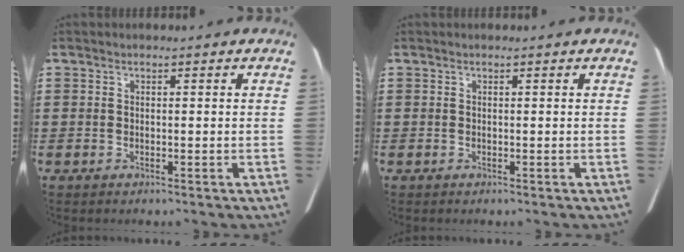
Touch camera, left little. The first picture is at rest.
{"total": 0.0}